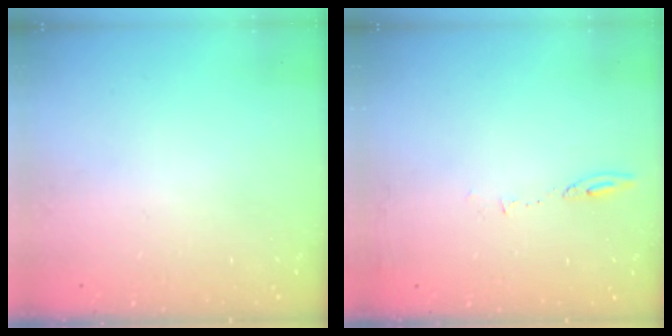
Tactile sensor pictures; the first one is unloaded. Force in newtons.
{"total": 5.7, "press": 5.7, "slide": 0.7}